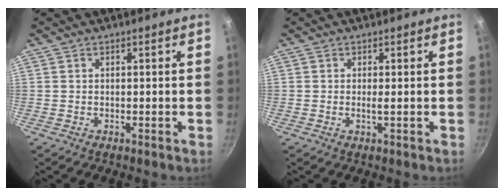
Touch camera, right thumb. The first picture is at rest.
{"total": 0.9, "force": [0.0, -0.1, 0.9], "torque": [-0.018, -0.002, -0.002]}